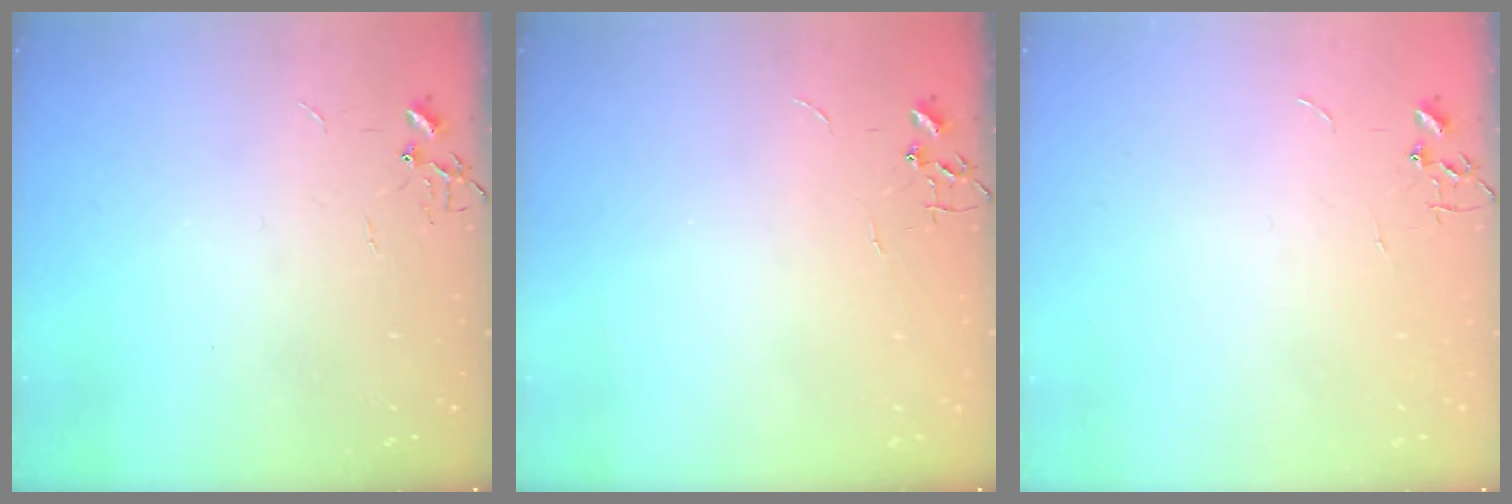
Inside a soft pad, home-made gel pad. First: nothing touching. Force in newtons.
{"total": 0.0}
{"total": 0.0}